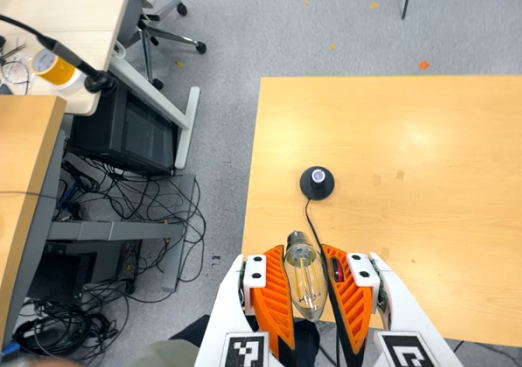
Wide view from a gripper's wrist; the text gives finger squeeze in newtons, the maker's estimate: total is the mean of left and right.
{"total": 19.6, "left": 21.3, "right": 17.9}